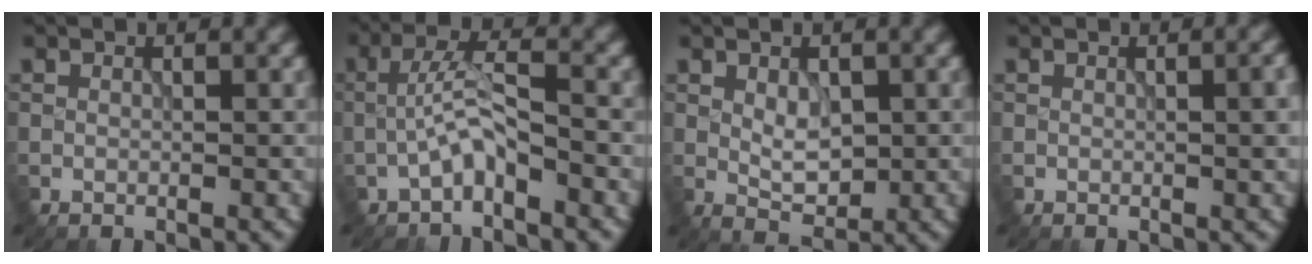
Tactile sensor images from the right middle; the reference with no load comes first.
{"total": 3.2, "force": [-1.4, 0.8, 2.7], "torque": [-0.055, 0.015, -0.035]}
{"total": 2.7, "force": [0.3, 1.6, 2.1], "torque": [-0.034, -0.002, 0.008]}
{"total": 2.7, "force": [0.2, 0.8, 2.5], "torque": [-0.023, 0.003, 0.009]}